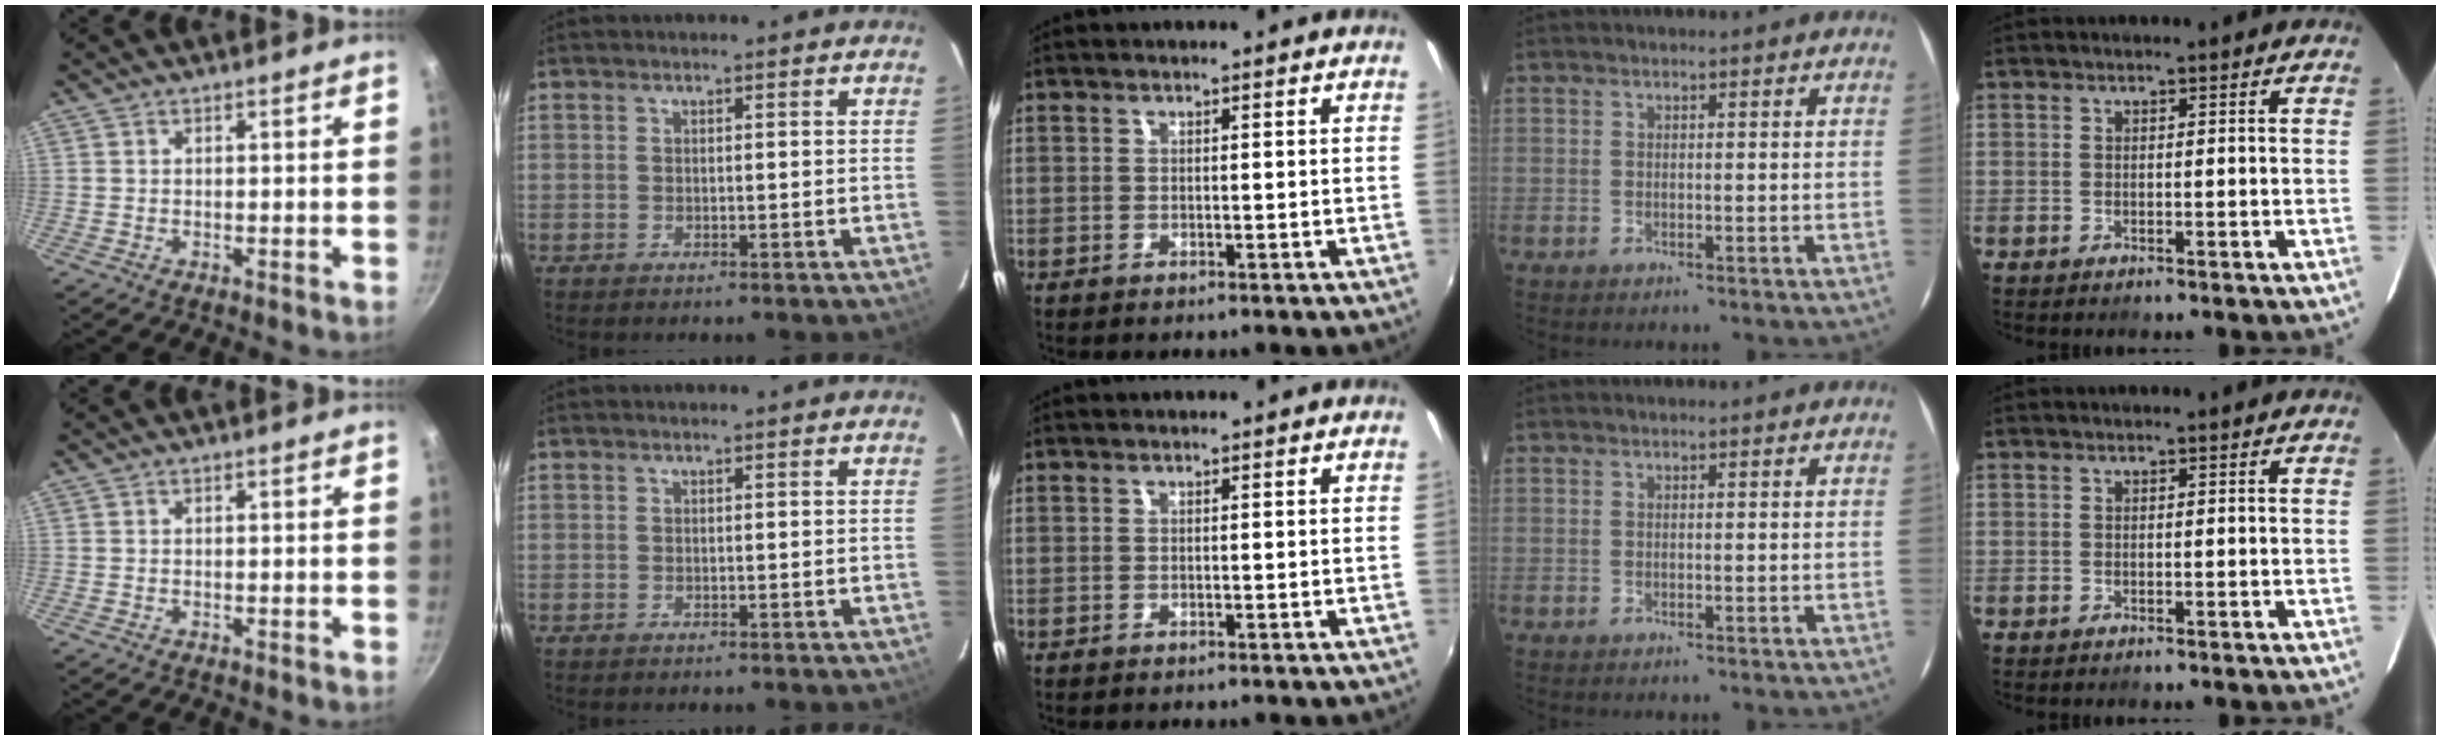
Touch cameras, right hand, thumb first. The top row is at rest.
{}